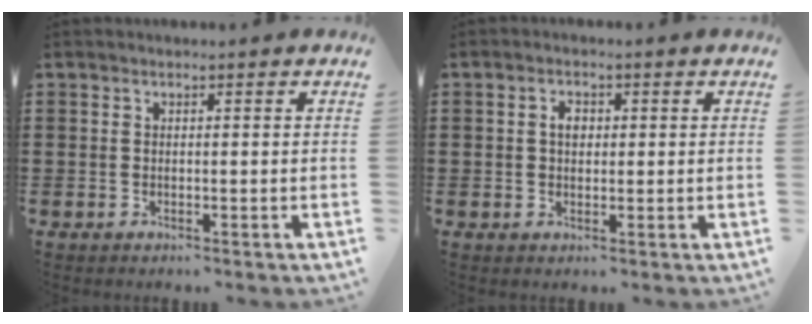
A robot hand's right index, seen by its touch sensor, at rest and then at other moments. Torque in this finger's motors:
{"motor_torque": [0.49, -0.23, 0.24, 0.05]}